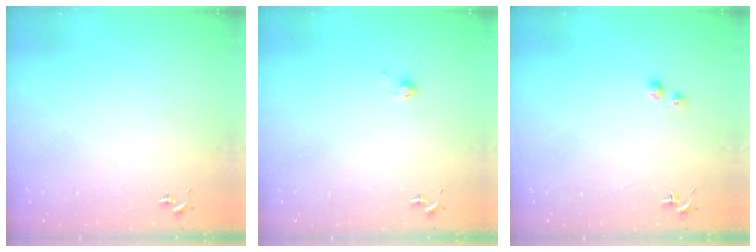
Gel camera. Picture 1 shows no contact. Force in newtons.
{"total": 2.1, "press": 2.1, "slide": 0.2}
{"total": 2.9, "press": 2.9, "slide": 0.5}